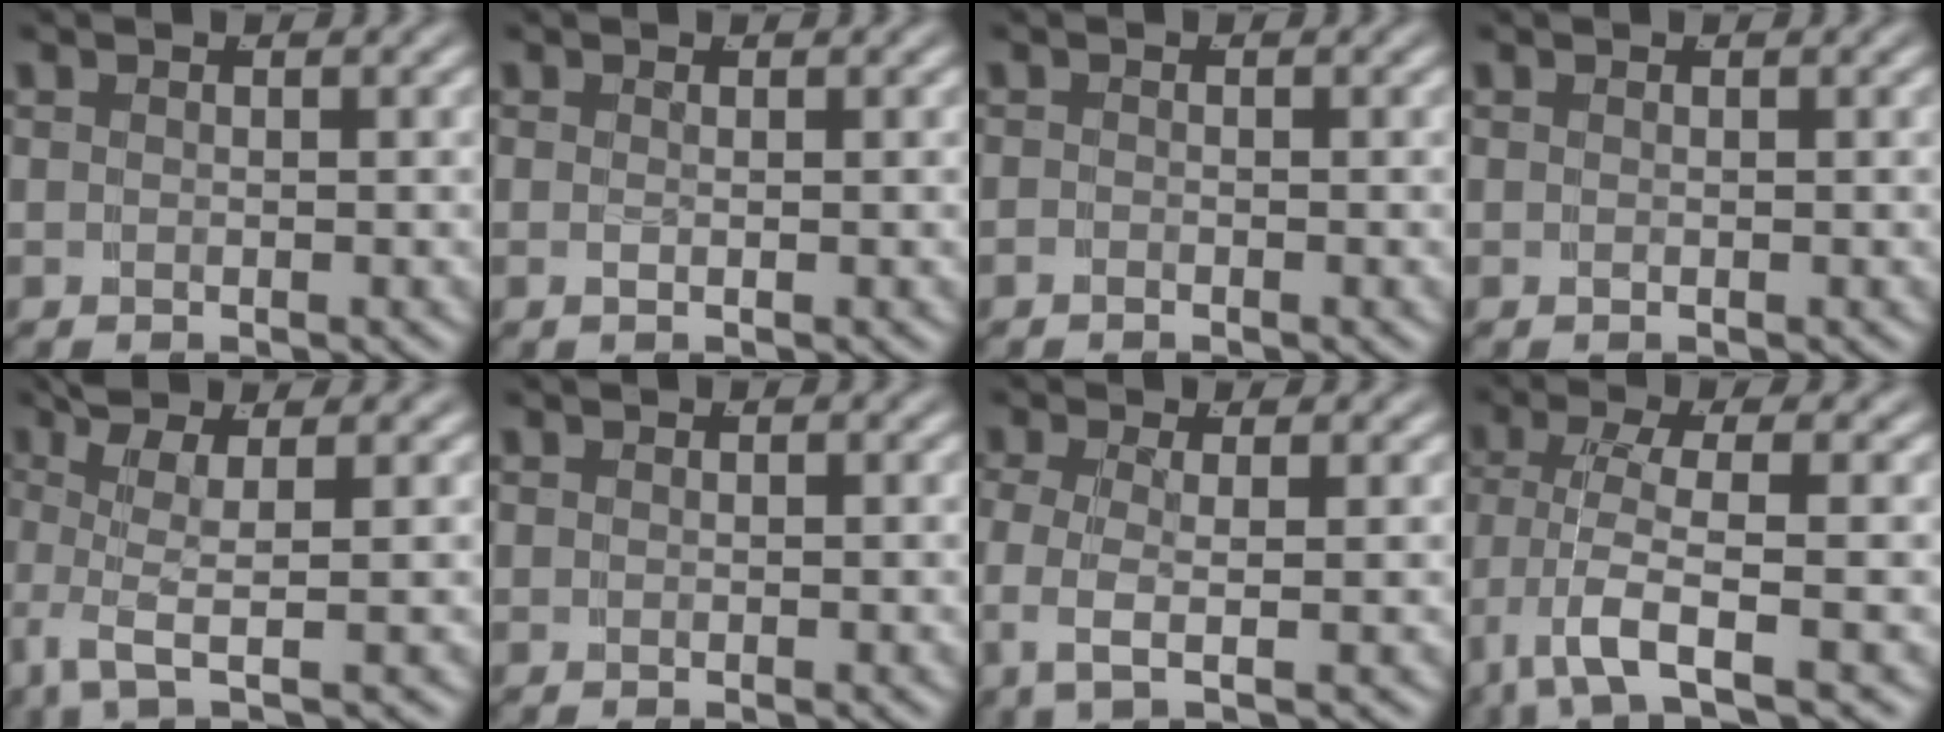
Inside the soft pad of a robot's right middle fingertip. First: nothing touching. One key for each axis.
{"total": 0.7, "fx": -0.1, "fy": -0.5, "fz": 0.5, "tx": -0.013, "ty": -0.007, "tz": 0.004}
{"total": 0.7, "fx": -0.7, "fy": -0.2, "fz": 0.0, "tx": 0.000, "ty": -0.008, "tz": -0.009}
{"total": 0.0}
{"total": 5.0, "fx": 0.6, "fy": 0.9, "fz": 4.9, "tx": -0.099, "ty": -0.006, "tz": 0.015}
{"total": 0.0}
{"total": 4.0, "fx": 0.0, "fy": 1.7, "fz": 3.7, "tx": -0.091, "ty": -0.012, "tz": 0.006}
{"total": 5.2, "fx": -2.4, "fy": 1.3, "fz": 4.5, "tx": -0.107, "ty": -0.031, "tz": -0.017}